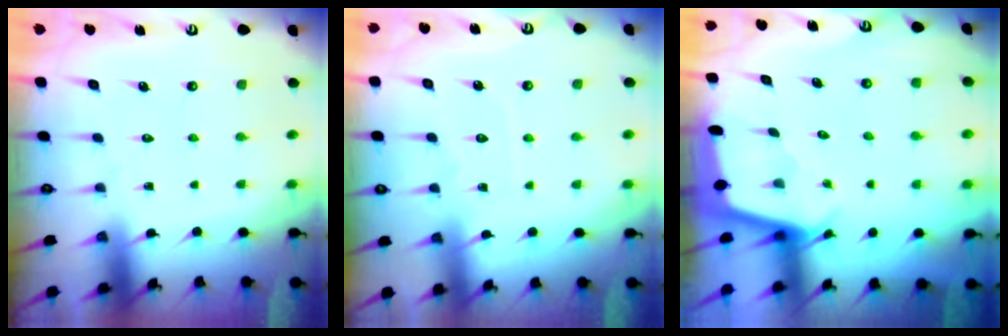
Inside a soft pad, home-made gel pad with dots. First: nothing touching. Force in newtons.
{"total": 3.1, "press": 3.0, "slide": 0.4}
{"total": 1.9, "press": 1.9, "slide": 0.1}